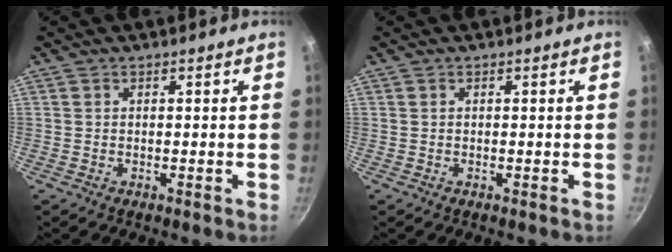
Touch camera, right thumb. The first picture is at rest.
{"total": 0.0}